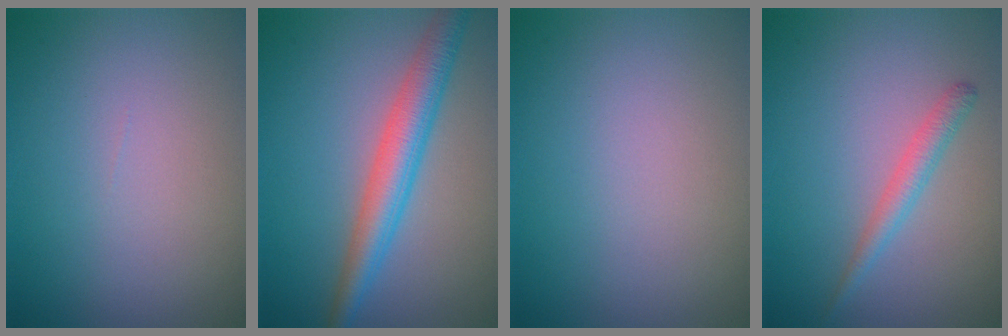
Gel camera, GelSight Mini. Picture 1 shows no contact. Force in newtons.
{"total": 4.5, "press": 4.5, "slide": 0.1}
{"total": 0.0}
{"total": 1.7, "press": 1.7, "slide": 0.1}